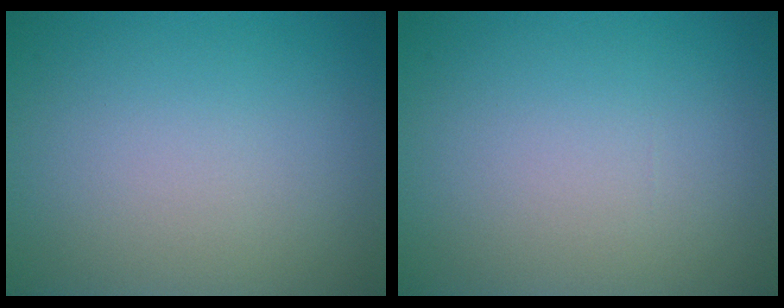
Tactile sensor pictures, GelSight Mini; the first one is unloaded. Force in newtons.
{"total": 0.0}